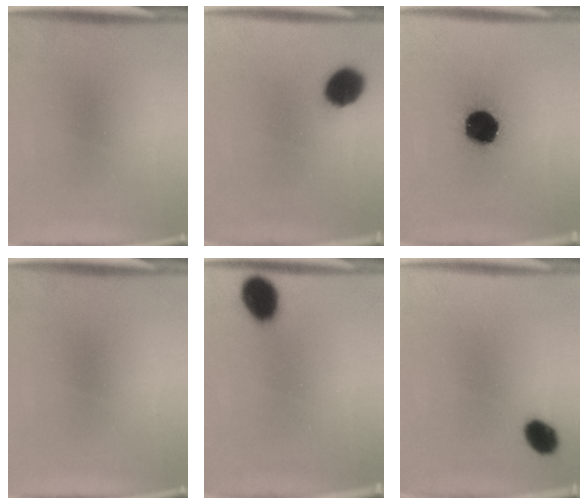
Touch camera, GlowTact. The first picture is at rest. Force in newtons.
{"total": 8.7}
{"total": 16.7}
{"total": 0.0}
{"total": 7.0}
{"total": 5.5}